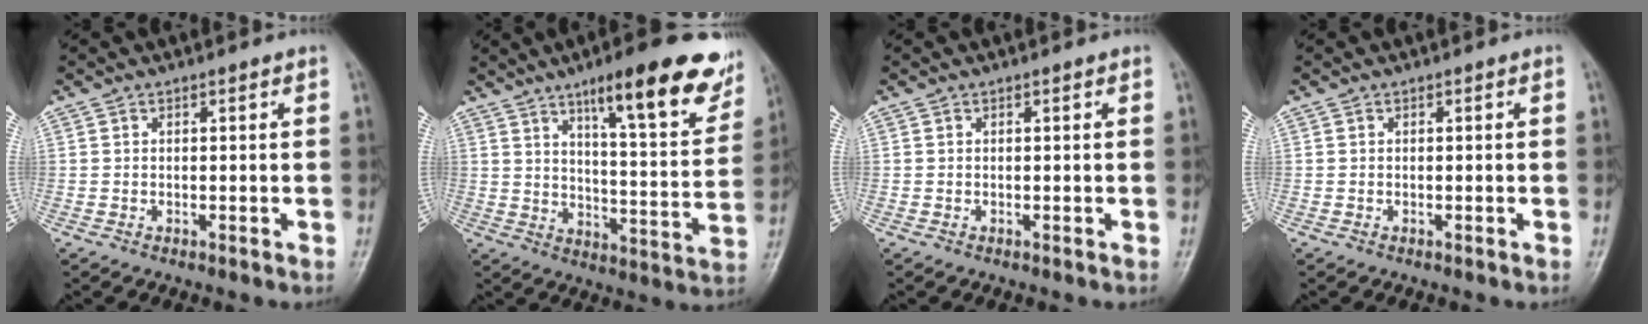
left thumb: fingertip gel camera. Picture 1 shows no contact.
{"total": 19.7, "force": [12.1, 4.6, 14.9], "torque": [-0.167, -0.052, 0.175]}
{"total": 0.0}
{"total": 0.0}